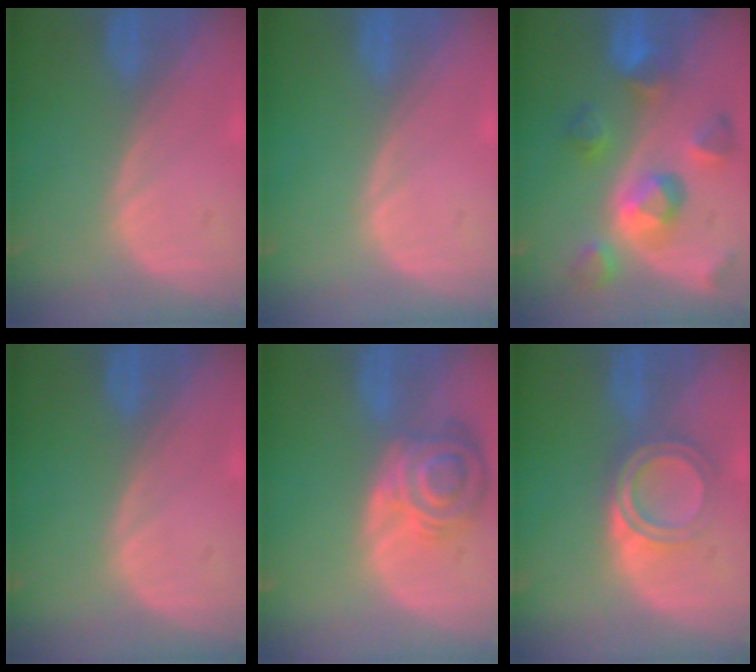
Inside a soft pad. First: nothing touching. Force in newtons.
{"total": 0.0}
{"total": 9.5, "press": 8.6, "slide": 3.9}
{"total": 0.0}
{"total": 8.4, "press": 7.4, "slide": 3.9}
{"total": 5.3, "press": 4.9, "slide": 1.9}